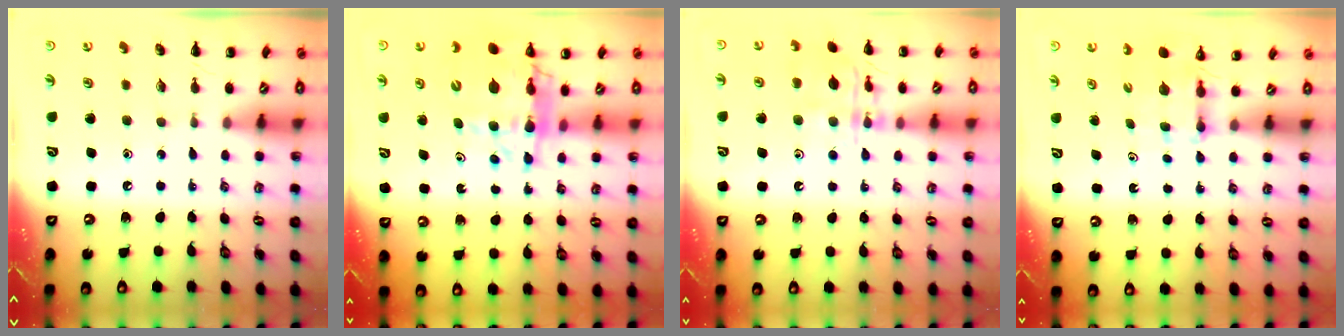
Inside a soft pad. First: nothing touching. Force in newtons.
{"total": 14.0, "press": 13.4, "slide": 4.0}
{"total": 13.7, "press": 13.7, "slide": 0.9}
{"total": 4.2, "press": 4.2, "slide": 0.2}